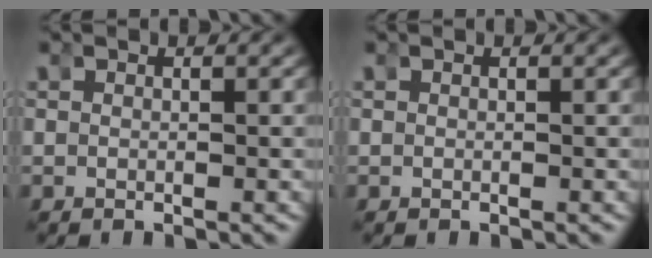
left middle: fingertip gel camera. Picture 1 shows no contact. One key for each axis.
{"total": 0.0}